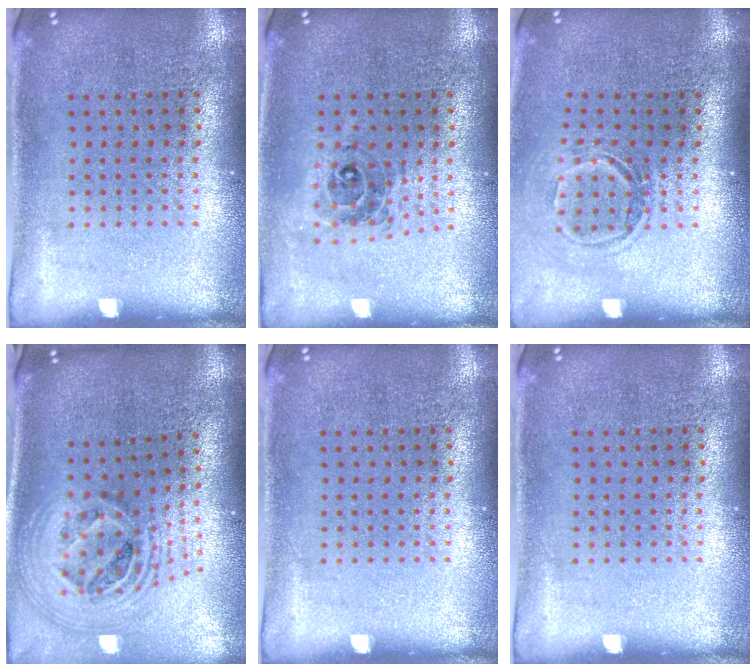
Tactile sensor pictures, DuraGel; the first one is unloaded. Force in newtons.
{"total": 0.6, "press": 0.6, "slide": 0.2}
{"total": 1.5, "press": 1.1, "slide": 1.0}
{"total": 2.7, "press": 1.9, "slide": 1.9}
{"total": 0.0}
{"total": 0.0}